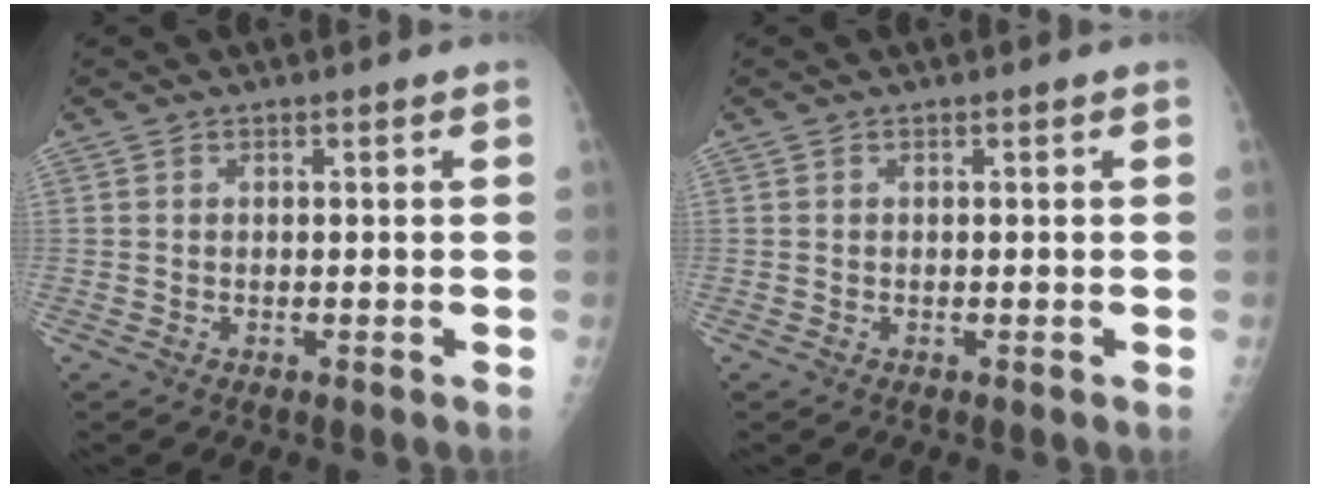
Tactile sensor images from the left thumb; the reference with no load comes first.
{"total": 0.0}